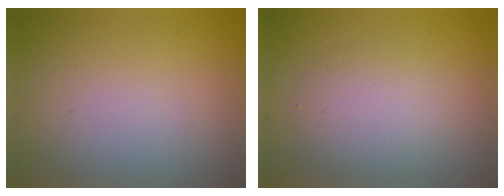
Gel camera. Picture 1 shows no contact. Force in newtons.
{"total": 2.9, "press": 2.9, "slide": 0.3}